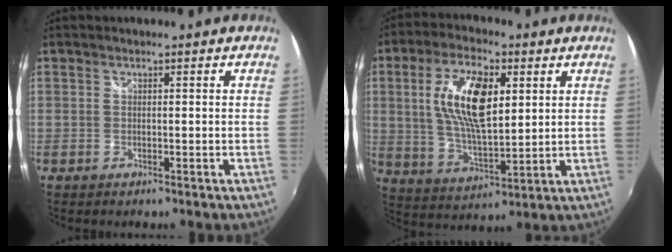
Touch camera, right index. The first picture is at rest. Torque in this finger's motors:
{"motor_torque": [1.11, 0.39, 0.94, 0.21]}